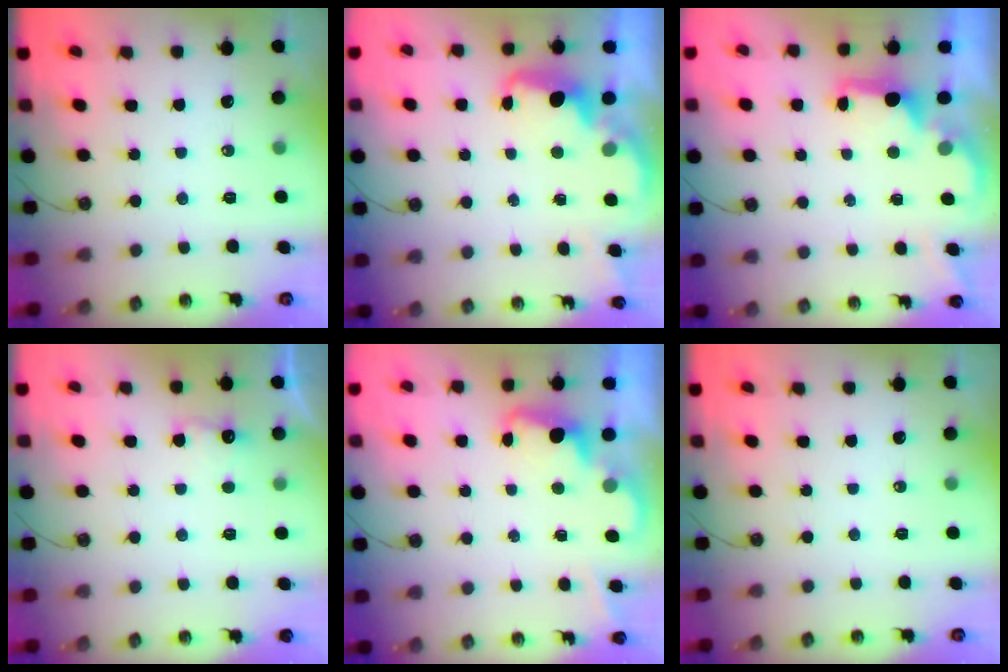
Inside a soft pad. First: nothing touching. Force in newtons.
{"total": 2.4, "press": 2.3, "slide": 0.7}
{"total": 2.0, "press": 1.9, "slide": 0.8}
{"total": 5.1, "press": 5.0, "slide": 1.0}
{"total": 2.4, "press": 2.4, "slide": 0.5}
{"total": 0.0}